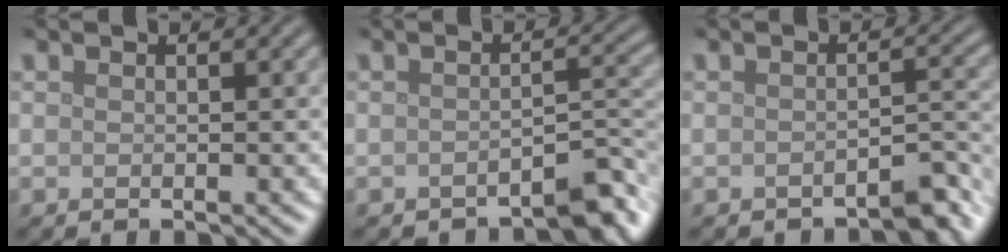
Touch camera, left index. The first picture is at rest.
{"total": 3.2, "force": [-2.5, 0.7, 1.9], "torque": [-0.021, 0.009, -0.039]}
{"total": 2.6, "force": [-2.1, 0.5, 1.4], "torque": [-0.015, 0.007, -0.032]}